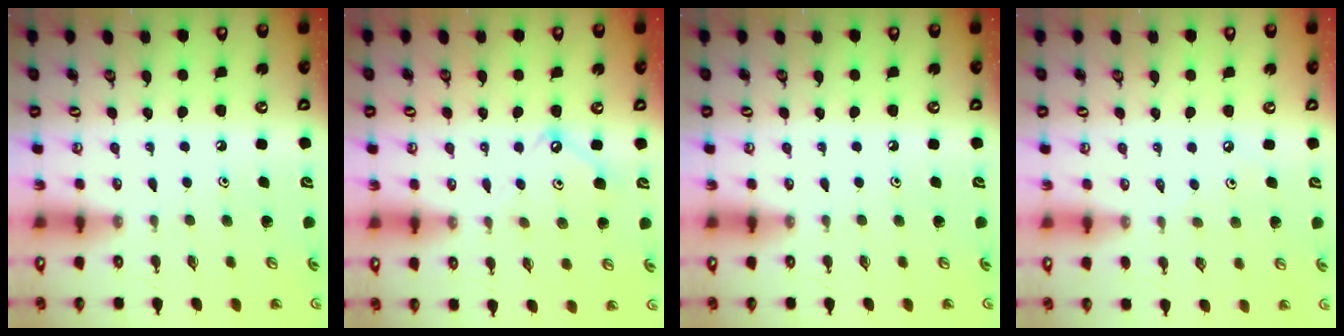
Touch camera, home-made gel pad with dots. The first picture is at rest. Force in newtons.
{"total": 8.4, "press": 8.4, "slide": 0.9}
{"total": 0.0}
{"total": 4.0, "press": 3.9, "slide": 0.6}